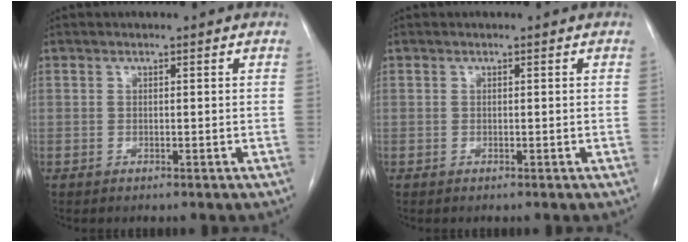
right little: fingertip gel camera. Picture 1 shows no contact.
{"total": 0.0}